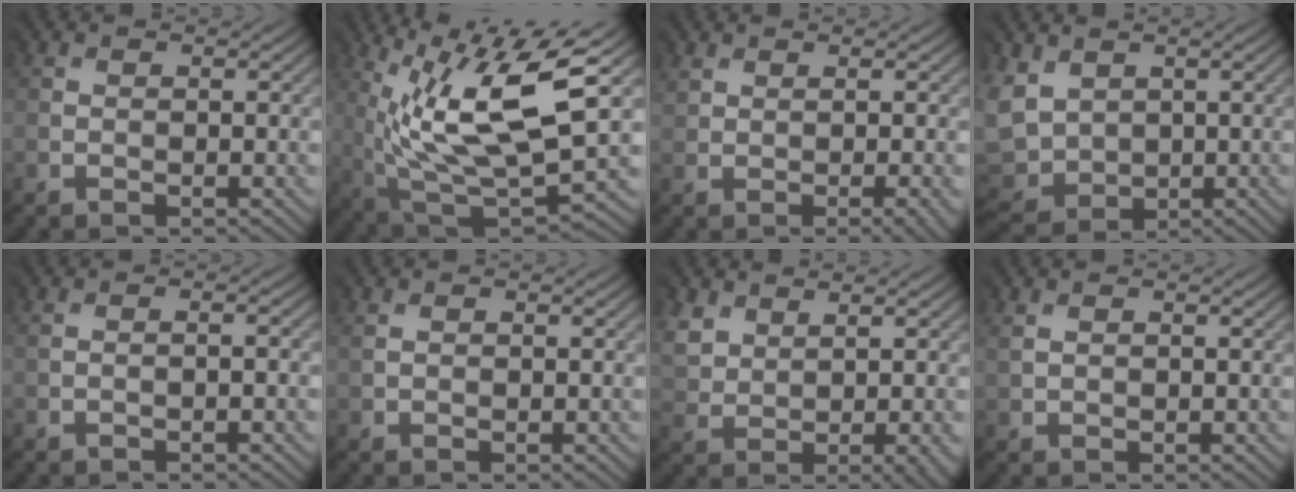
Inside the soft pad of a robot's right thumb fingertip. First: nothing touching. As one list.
[{"total": 13.6, "force": [4.0, 4.4, 12.2], "torque": [-0.234, -0.002, 0.083]}, {"total": 3.2, "force": [0.3, 0.7, 3.1], "torque": [-0.045, 0.001, 0.010]}, {"total": 5.5, "force": [1.7, 4.9, 1.8], "torque": [-0.096, -0.006, 0.034]}, {"total": 0.9, "force": [-0.5, -0.8, -0.2], "torque": [0.008, 0.002, -0.007]}, {"total": 1.5, "force": [0.8, 0.9, 0.9], "torque": [-0.013, 0.001, 0.018]}, {"total": 4.7, "force": [2.9, 2.5, 2.6], "torque": [-0.060, 0.003, 0.059]}, {"total": 1.8, "force": [1.4, 1.1, 0.6], "torque": [-0.010, 0.004, 0.031]}]